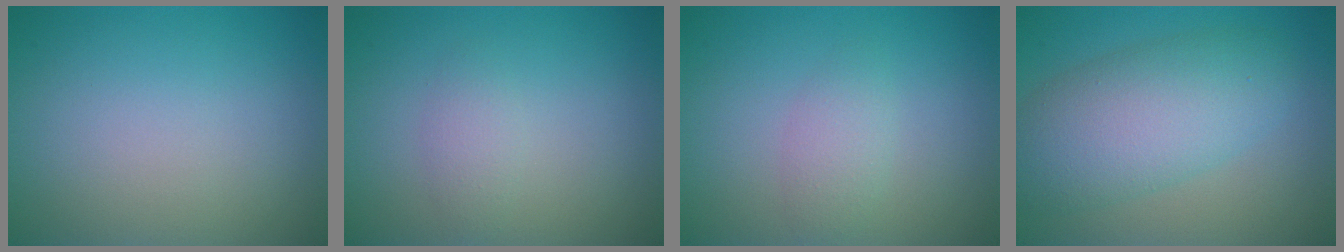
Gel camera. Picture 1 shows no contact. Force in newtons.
{"total": 1.4, "press": 1.4, "slide": 0.1}
{"total": 1.8, "press": 1.8, "slide": 0.1}
{"total": 6.8, "press": 6.8, "slide": 0.2}